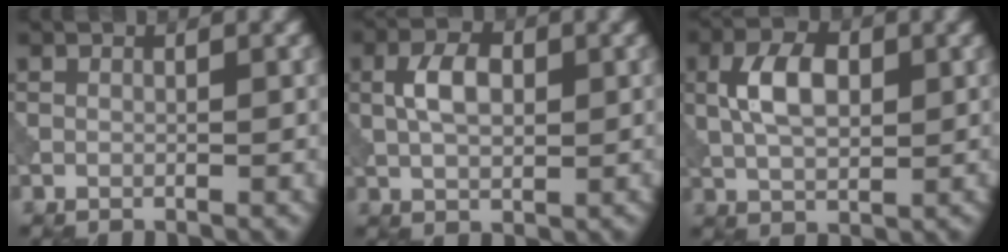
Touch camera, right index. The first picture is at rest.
{"total": 3.9, "force": [0.4, 2.4, 3.1], "torque": [-0.063, 0.004, 0.006]}
{"total": 5.1, "force": [0.7, 3.0, 4.0], "torque": [-0.080, 0.006, 0.012]}